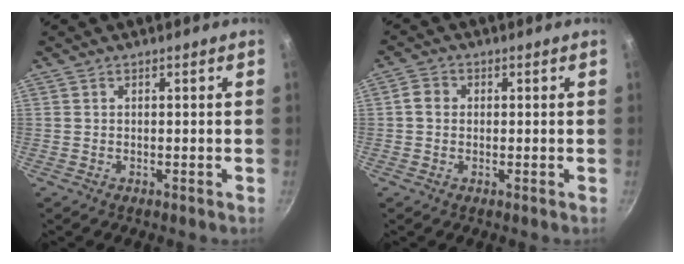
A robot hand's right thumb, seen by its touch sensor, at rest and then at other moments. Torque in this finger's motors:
{"motor_torque": [0.72, 0.68, 0.41, -0.32, 0.11]}